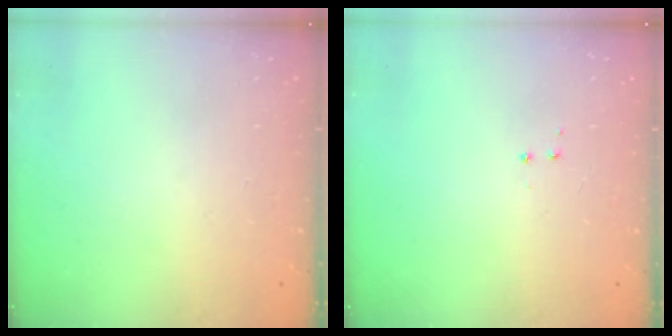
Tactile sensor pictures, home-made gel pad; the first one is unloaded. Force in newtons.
{"total": 3.5, "press": 3.5, "slide": 0.5}